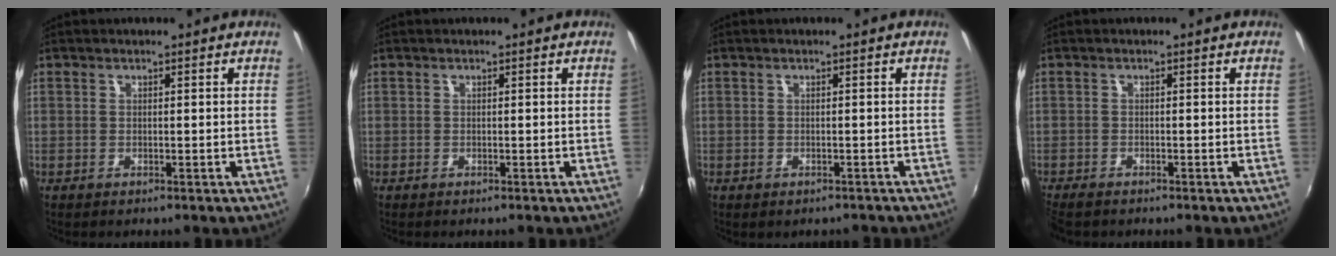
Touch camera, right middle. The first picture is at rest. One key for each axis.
{"total": 0.0}
{"total": 1.8, "fx": -1.4, "fy": 0.8, "fz": 0.7, "tx": -0.015, "ty": -0.006, "tz": -0.016}
{"total": 2.8, "fx": -2.5, "fy": 0.8, "fz": 1.2, "tx": -0.031, "ty": -0.015, "tz": -0.048}